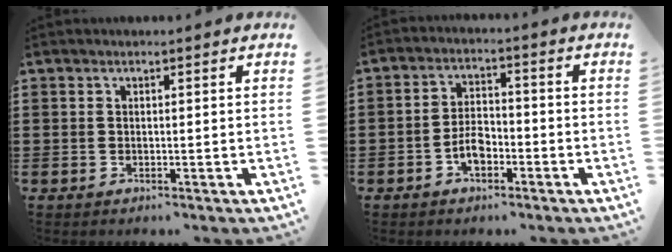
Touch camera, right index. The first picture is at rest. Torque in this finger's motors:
{"motor_torque": [2.14, 0.00, 0.65, 0.08]}